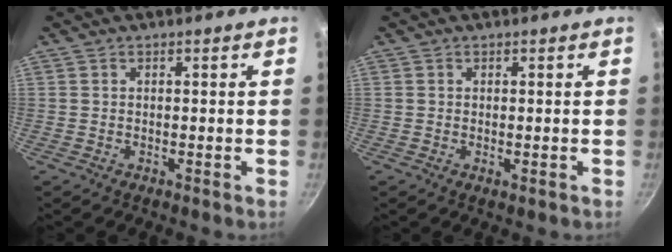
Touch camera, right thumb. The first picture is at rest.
{"total": 0.6, "force": [0.0, 0.3, 0.5], "torque": [-0.009, -0.002, -0.001]}